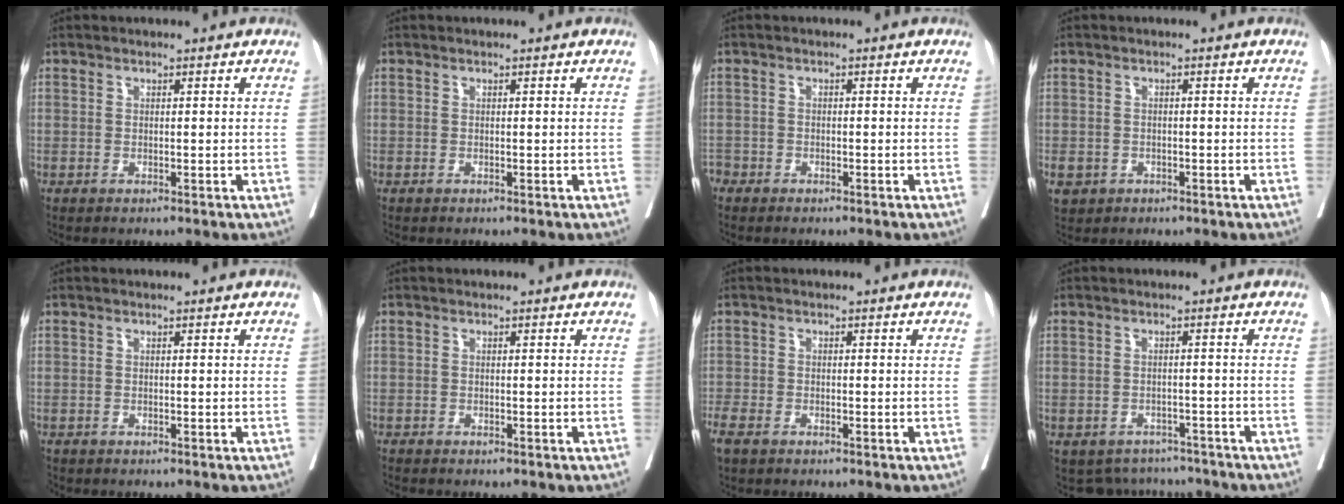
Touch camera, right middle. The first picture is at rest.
{"total": 0.0}
{"total": 2.1, "force": [-1.7, 1.2, 0.2], "torque": [-0.008, 0.002, -0.032]}
{"total": 4.3, "force": [-2.0, 3.7, 1.0], "torque": [-0.027, 0.002, -0.027]}
{"total": 0.8, "force": [-0.7, 0.4, 0.0], "torque": [-0.008, -0.002, -0.016]}
{"total": 1.1, "force": [-1.0, 0.1, 0.4], "torque": [-0.010, -0.002, -0.016]}
{"total": 3.6, "force": [-2.7, 1.5, 1.9], "torque": [-0.045, -0.008, -0.045]}
{"total": 6.3, "force": [-5.7, 2.7, -0.4], "torque": [0.015, 0.019, -0.071]}